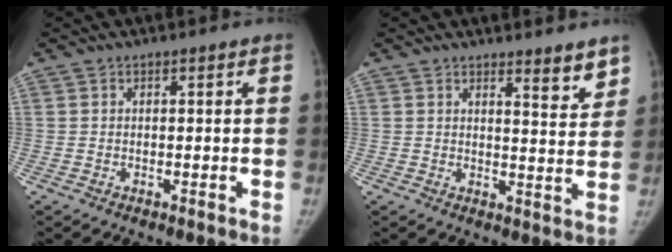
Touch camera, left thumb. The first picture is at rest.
{"total": 5.3, "force": [4.2, 1.1, 3.0], "torque": [-0.025, -0.035, 0.055]}